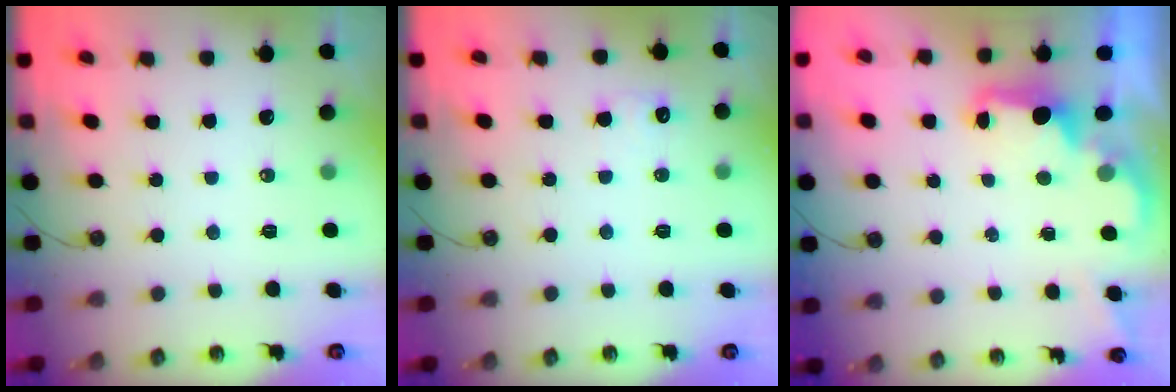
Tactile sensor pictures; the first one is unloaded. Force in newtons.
{"total": 5.7, "press": 5.5, "slide": 1.3}
{"total": 2.2, "press": 2.1, "slide": 0.8}